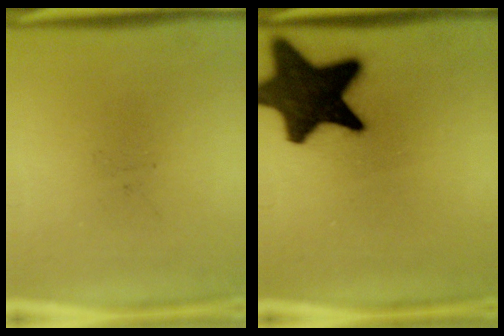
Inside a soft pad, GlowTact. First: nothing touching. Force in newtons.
{"total": 17.5}